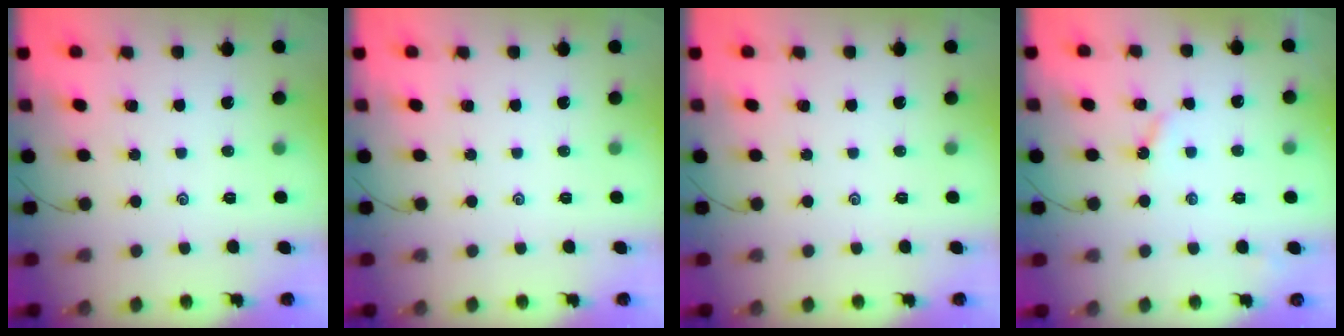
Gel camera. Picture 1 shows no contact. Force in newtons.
{"total": 0.0}
{"total": 0.0}
{"total": 3.7, "press": 3.6, "slide": 0.5}